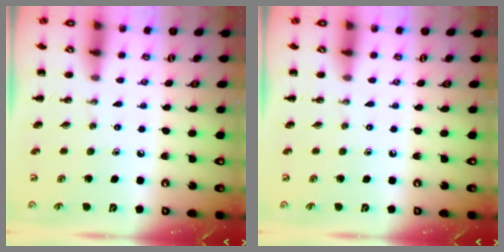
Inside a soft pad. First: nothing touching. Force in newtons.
{"total": 0.0}